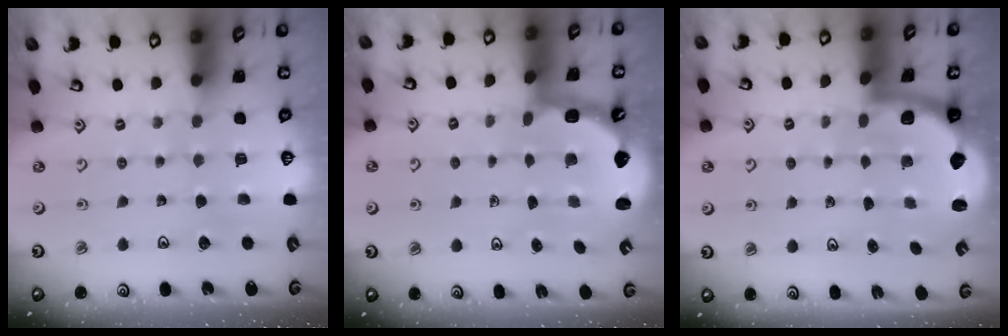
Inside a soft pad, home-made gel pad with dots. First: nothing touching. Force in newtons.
{"total": 2.5, "press": 2.1, "slide": 1.3}
{"total": 1.9, "press": 1.8, "slide": 0.5}